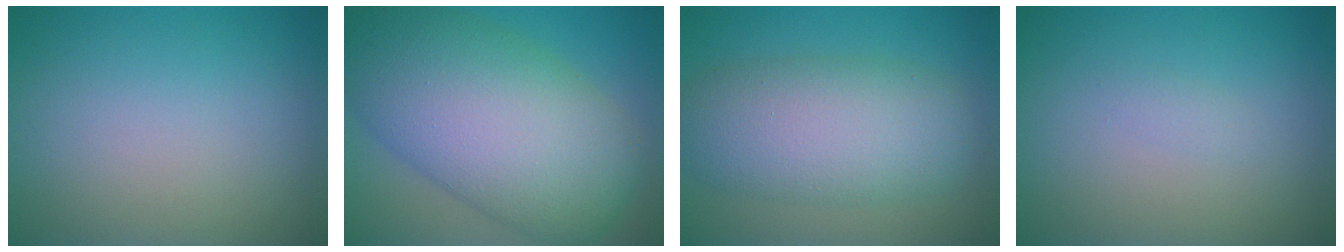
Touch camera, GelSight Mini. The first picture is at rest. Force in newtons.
{"total": 14.0, "press": 14.0, "slide": 0.3}
{"total": 7.8, "press": 7.8, "slide": 0.4}
{"total": 0.6, "press": 0.6, "slide": 0.0}